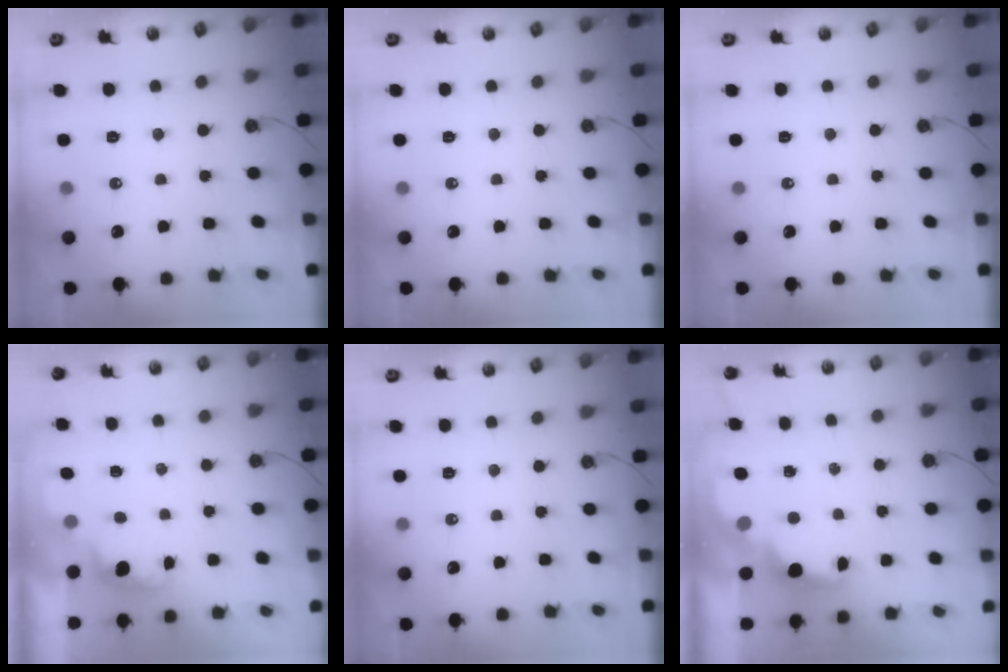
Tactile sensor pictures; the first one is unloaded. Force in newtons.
{"total": 0.0}
{"total": 0.0}
{"total": 0.9, "press": 0.6, "slide": 0.7}
{"total": 0.0}
{"total": 2.5, "press": 2.4, "slide": 0.6}